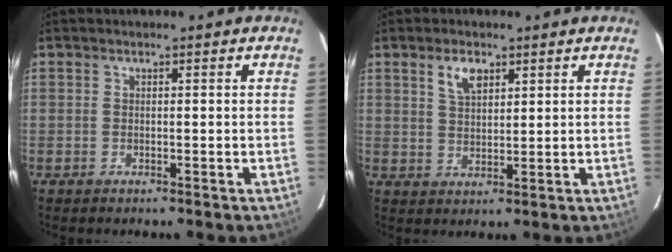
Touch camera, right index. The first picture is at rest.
{"total": 4.7, "force": [2.6, 2.4, 3.1], "torque": [-0.054, 0.008, 0.049]}